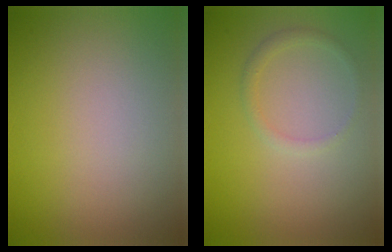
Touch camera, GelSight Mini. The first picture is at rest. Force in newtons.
{"total": 1.1, "press": 1.1, "slide": 0.1}